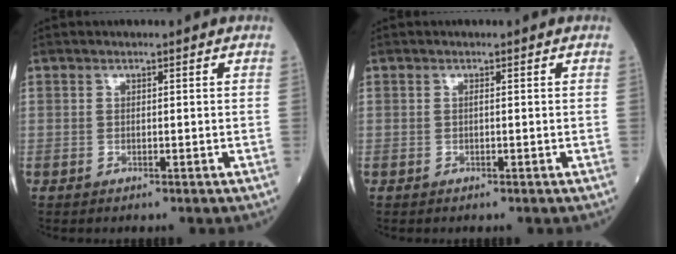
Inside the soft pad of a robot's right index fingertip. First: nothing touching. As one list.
[{"total": 0.6, "force": [0.0, 0.2, 0.5], "torque": [-0.019, -0.001, -0.001]}]